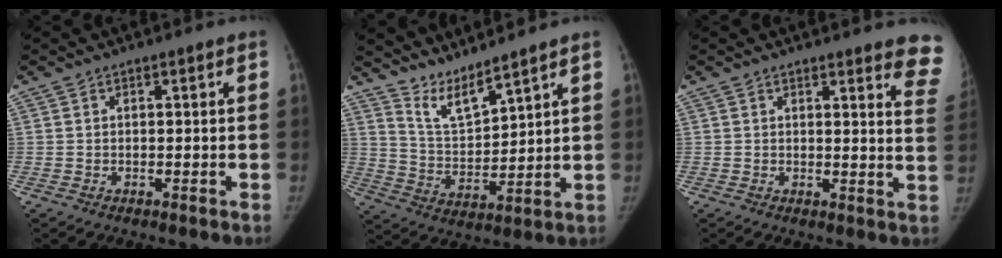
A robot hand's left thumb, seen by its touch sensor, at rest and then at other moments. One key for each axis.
{"total": 7.5, "fx": 6.9, "fy": 0.4, "fz": 2.8, "tx": -0.053, "ty": -0.061, "tz": 0.149}
{"total": 8.9, "fx": 7.8, "fy": 1.8, "fz": 3.8, "tx": -0.009, "ty": -0.053, "tz": 0.059}